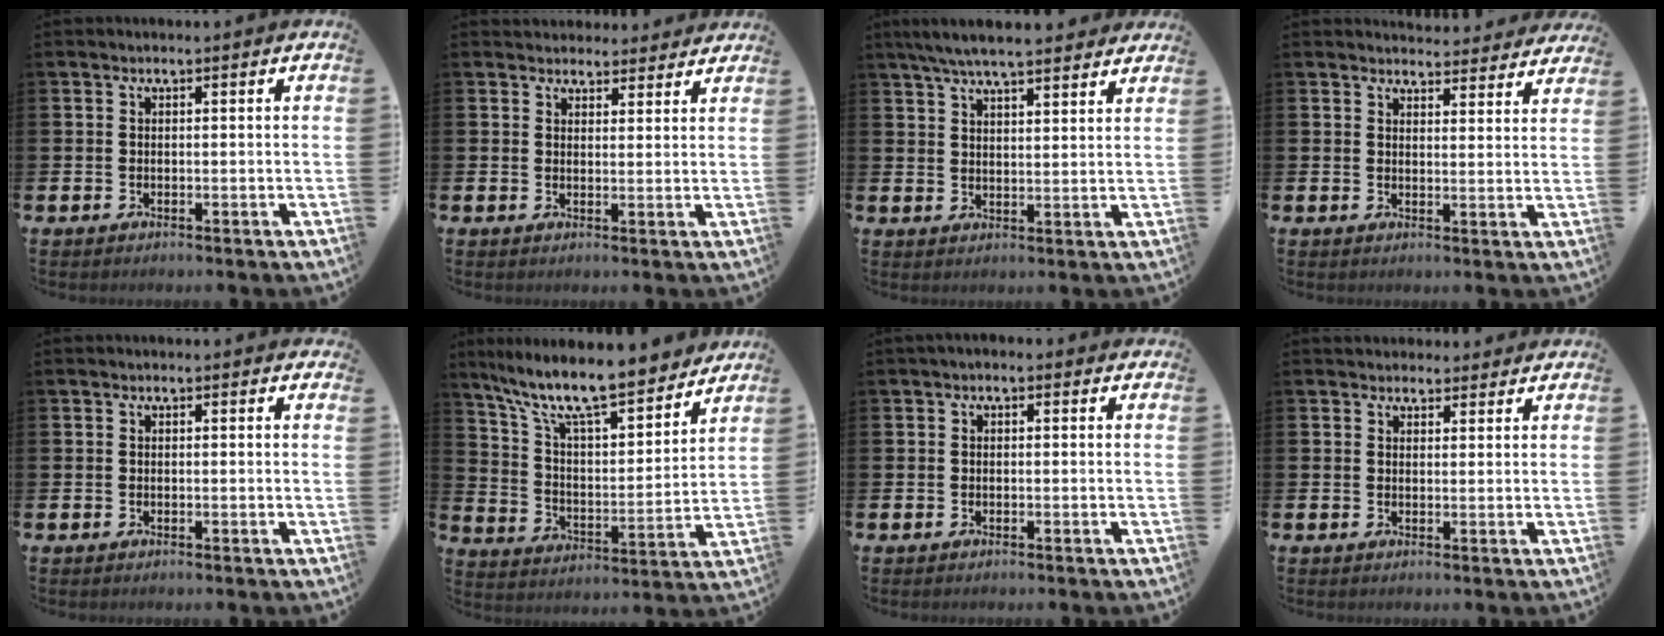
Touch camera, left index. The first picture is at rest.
{"total": 3.4, "force": [3.2, 1.1, -0.3], "torque": [0.012, -0.016, 0.056]}
{"total": 6.3, "force": [5.9, 0.8, 2.1], "torque": [-0.050, -0.021, 0.107]}
{"total": 4.1, "force": [4.1, 0.7, -0.2], "torque": [0.007, -0.029, 0.072]}
{"total": 0.0}
{"total": 11.5, "force": [10.2, 1.9, 5.1], "torque": [-0.125, -0.073, 0.170]}
{"total": 0.6, "force": [-0.2, 0.4, 0.4], "torque": [-0.001, 0.003, -0.006]}
{"total": 2.6, "force": [2.4, 0.9, -0.2], "torque": [0.012, -0.010, 0.042]}